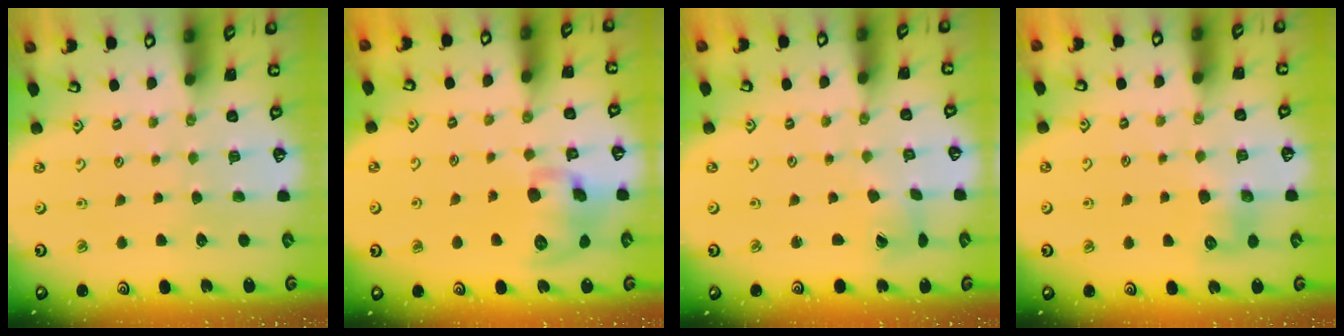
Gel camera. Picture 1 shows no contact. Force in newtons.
{"total": 12.9, "press": 12.7, "slide": 2.1}
{"total": 2.7, "press": 2.7, "slide": 0.4}
{"total": 8.3, "press": 8.3, "slide": 0.5}